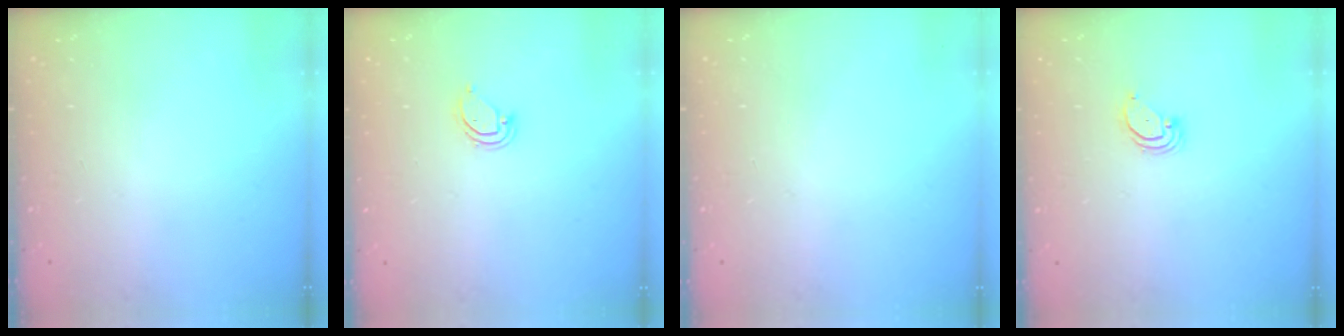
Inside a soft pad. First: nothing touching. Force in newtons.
{"total": 3.1, "press": 3.1, "slide": 0.2}
{"total": 0.0}
{"total": 2.2, "press": 2.2, "slide": 0.3}